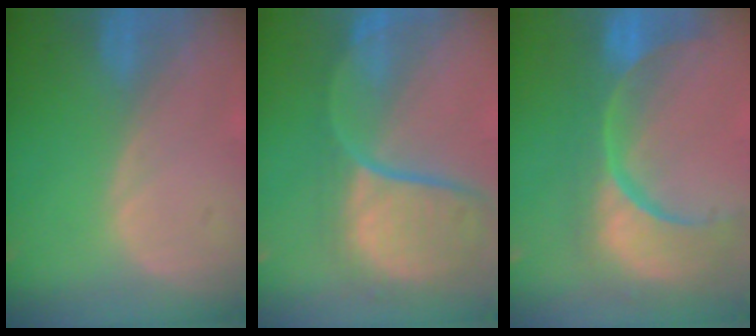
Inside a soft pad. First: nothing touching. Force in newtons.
{"total": 11.8, "press": 9.8, "slide": 6.6}
{"total": 14.5, "press": 11.5, "slide": 8.9}